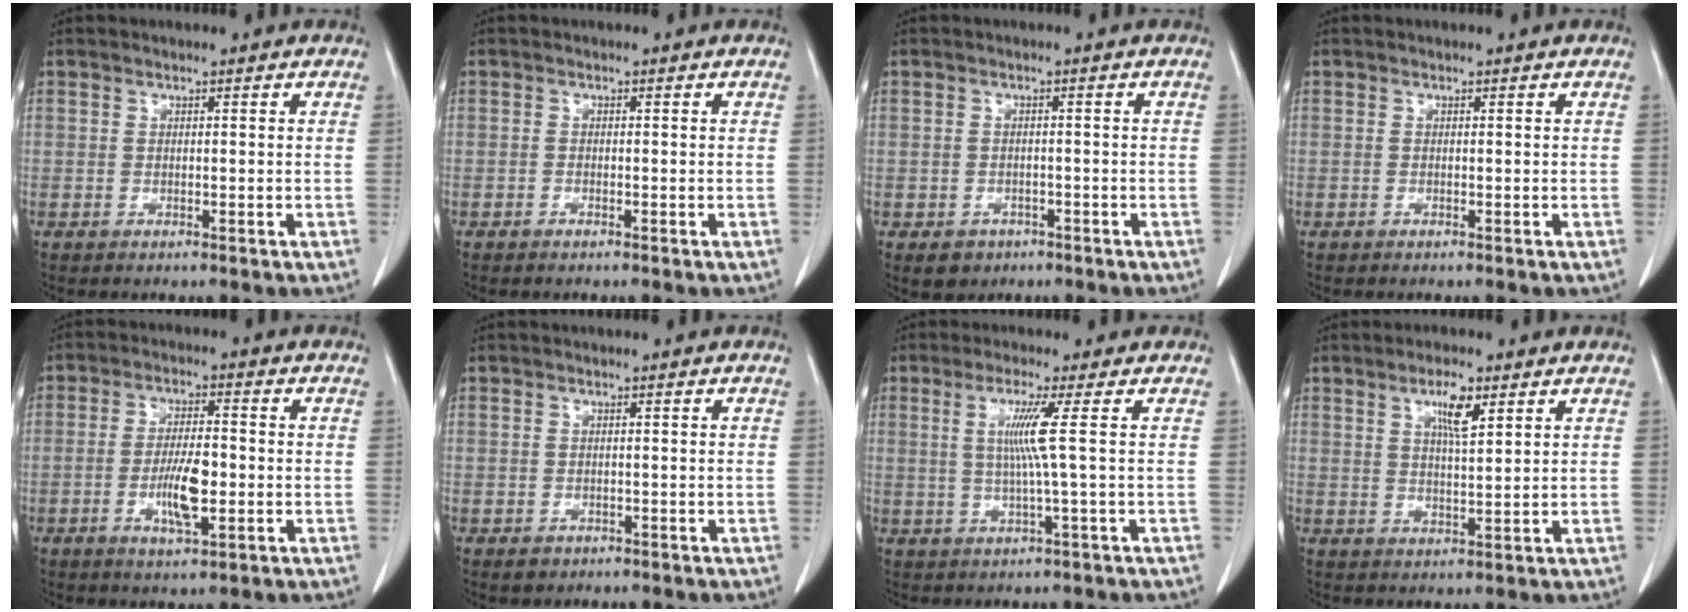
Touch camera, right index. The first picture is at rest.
{"total": 0.5, "force": [-0.4, 0.1, 0.3], "torque": [-0.010, -0.001, -0.008]}
{"total": 3.1, "force": [-1.7, 2.5, 0.7], "torque": [-0.006, 0.007, -0.016]}
{"total": 0.0}
{"total": 6.8, "force": [-1.7, 1.6, 6.4], "torque": [-0.122, -0.002, -0.027]}
{"total": 1.5, "force": [-0.8, 1.2, 0.4], "torque": [-0.006, 0.002, -0.006]}
{"total": 5.1, "force": [0.8, -1.6, 4.8], "torque": [-0.098, -0.004, 0.019]}
{"total": 4.9, "force": [2.5, 0.8, 4.1], "torque": [-0.074, 0.000, 0.044]}